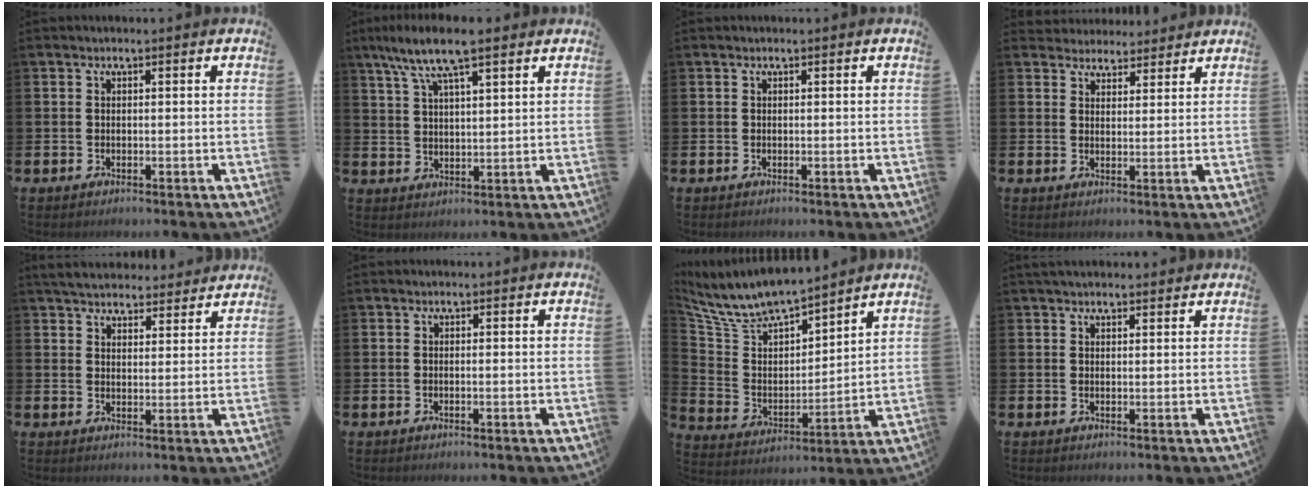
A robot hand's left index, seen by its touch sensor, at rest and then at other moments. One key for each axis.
{"total": 8.6, "fx": 6.8, "fy": 1.6, "fz": 5.0, "tx": -0.110, "ty": -0.012, "tz": 0.122}
{"total": 0.0}
{"total": 3.6, "fx": 3.4, "fy": 1.2, "fz": -0.4, "tx": -0.003, "ty": -0.017, "tz": 0.060}
{"total": 5.1, "fx": 4.9, "fy": 1.1, "fz": 0.6, "tx": -0.025, "ty": -0.024, "tz": 0.088}
{"total": 0.0}
{"total": 8.7, "fx": 8.3, "fy": 1.5, "fz": 2.1, "tx": -0.090, "ty": -0.061, "tz": 0.146}
{"total": 2.2, "fx": 2.1, "fy": 0.6, "fz": 0.5, "tx": -0.002, "ty": -0.004, "tz": 0.036}